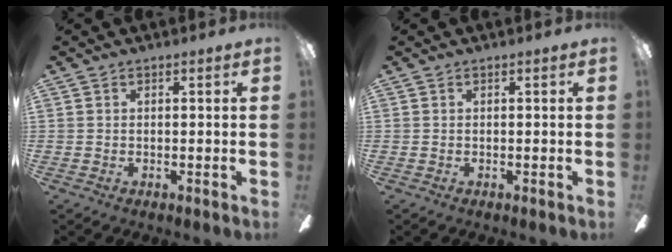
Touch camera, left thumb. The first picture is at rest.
{"total": 0.0}